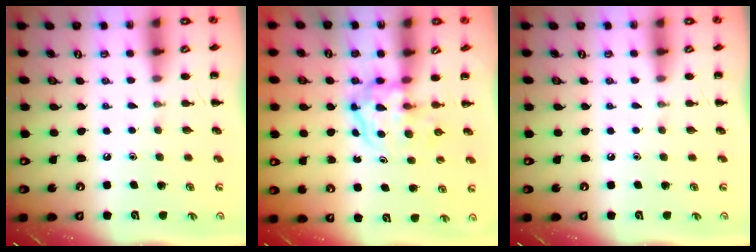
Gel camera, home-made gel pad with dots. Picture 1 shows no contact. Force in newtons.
{"total": 3.8, "press": 3.8, "slide": 0.4}
{"total": 0.0}